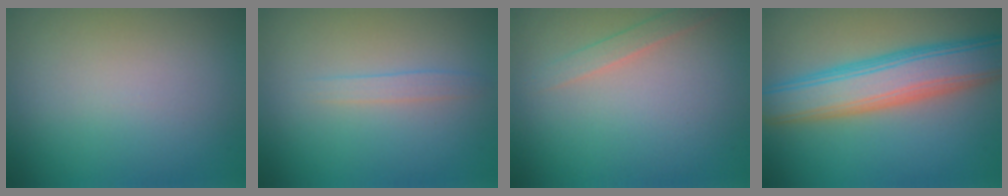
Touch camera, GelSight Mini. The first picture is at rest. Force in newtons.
{"total": 1.2, "press": 1.2, "slide": 0.1}
{"total": 1.4, "press": 1.4, "slide": 0.1}
{"total": 7.8, "press": 7.8, "slide": 0.5}